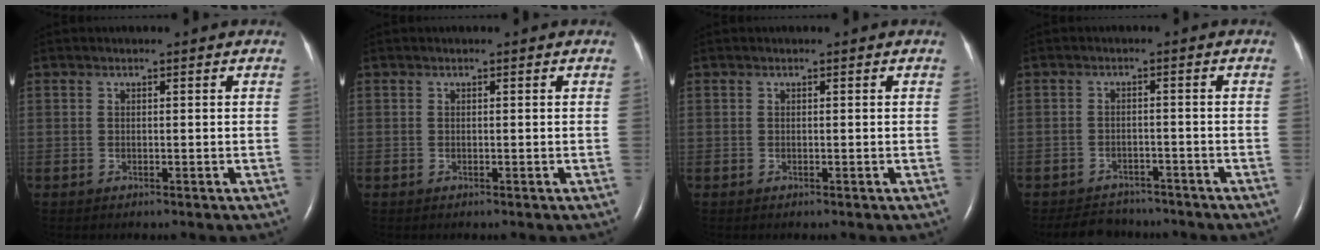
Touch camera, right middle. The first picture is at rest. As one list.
[{"total": 0.0}, {"total": 0.0}, {"total": 6.3, "force": [-5.7, 2.5, 0.9], "torque": [-0.015, -0.003, -0.081]}]